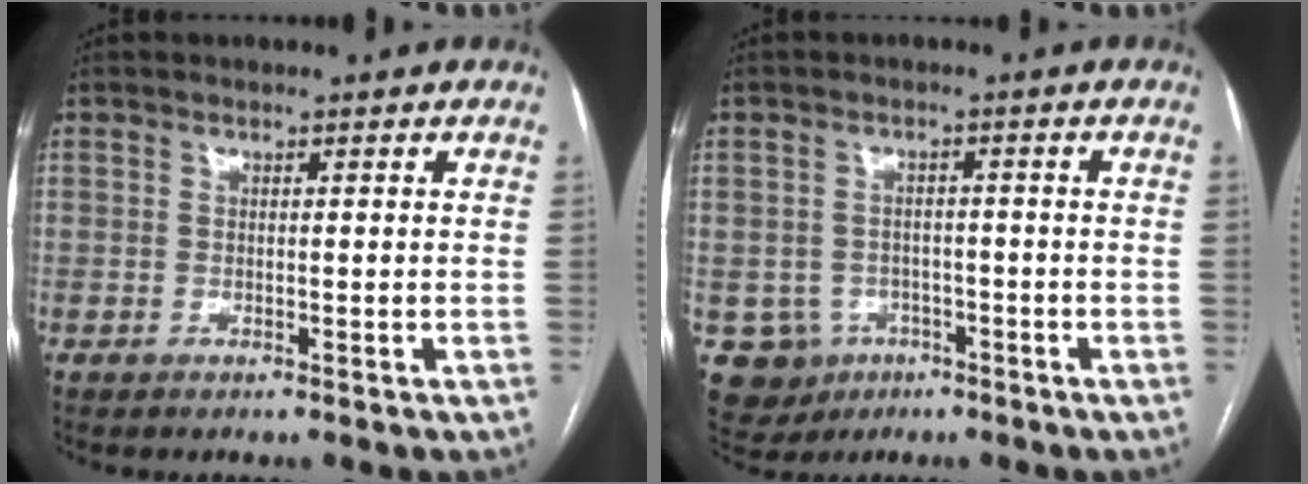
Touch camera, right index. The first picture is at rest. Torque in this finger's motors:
{"motor_torque": [-0.15, 0.05, -0.47, -0.11]}